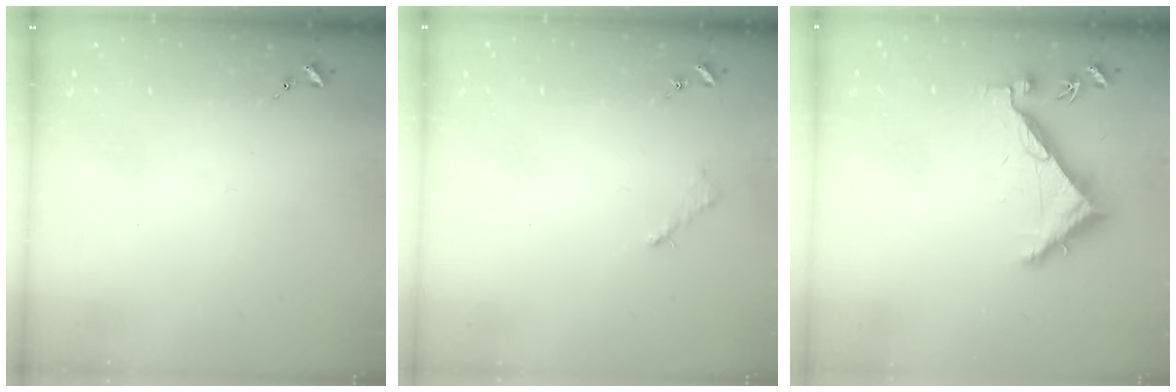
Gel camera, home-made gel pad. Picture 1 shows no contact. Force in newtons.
{"total": 2.6, "press": 2.5, "slide": 0.3}
{"total": 7.2, "press": 7.2, "slide": 0.3}